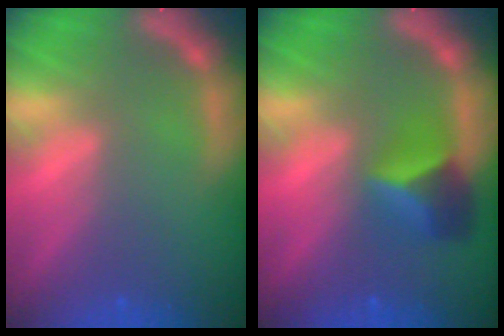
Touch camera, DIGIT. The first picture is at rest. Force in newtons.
{"total": 4.0}